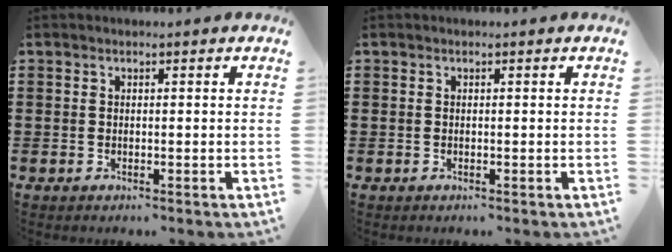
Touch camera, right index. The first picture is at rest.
{"total": 0.0}